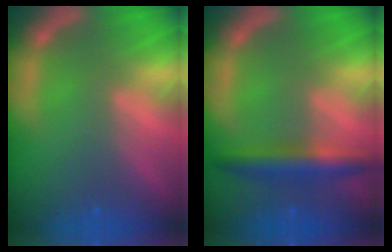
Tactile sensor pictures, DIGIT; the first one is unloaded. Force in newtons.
{"total": 4.4}